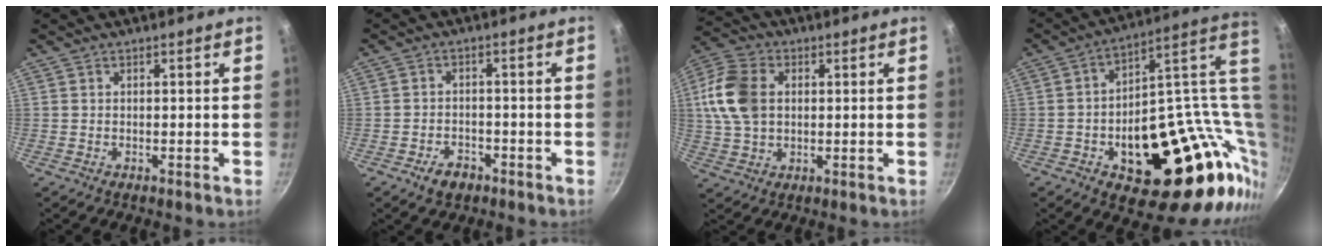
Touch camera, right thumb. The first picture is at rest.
{"total": 4.5, "force": [-2.7, 3.0, 2.0], "torque": [-0.026, 0.022, -0.041]}
{"total": 12.3, "force": [1.8, 8.6, 8.6], "torque": [-0.161, 0.011, 0.026]}
{"total": 31.5, "force": [1.7, 17.3, 26.2], "torque": [-0.314, 0.005, 0.051]}